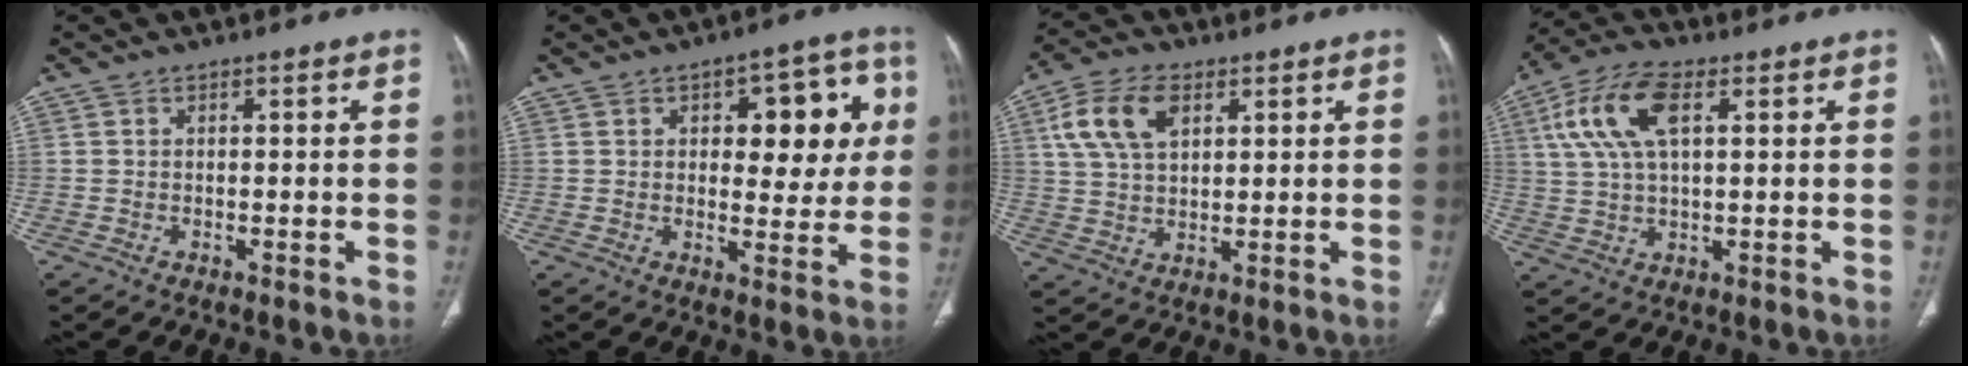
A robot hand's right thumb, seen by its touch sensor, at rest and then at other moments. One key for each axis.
{"total": 13.2, "fx": 3.4, "fy": 6.6, "fz": 10.9, "tx": -0.089, "ty": 0.002, "tz": 0.043}
{"total": 10.6, "fx": 4.1, "fy": 6.2, "fz": 7.5, "tx": -0.141, "ty": 0.001, "tz": 0.078}
{"total": 11.8, "fx": 3.9, "fy": 5.5, "fz": 9.7, "tx": -0.208, "ty": 0.014, "tz": 0.074}